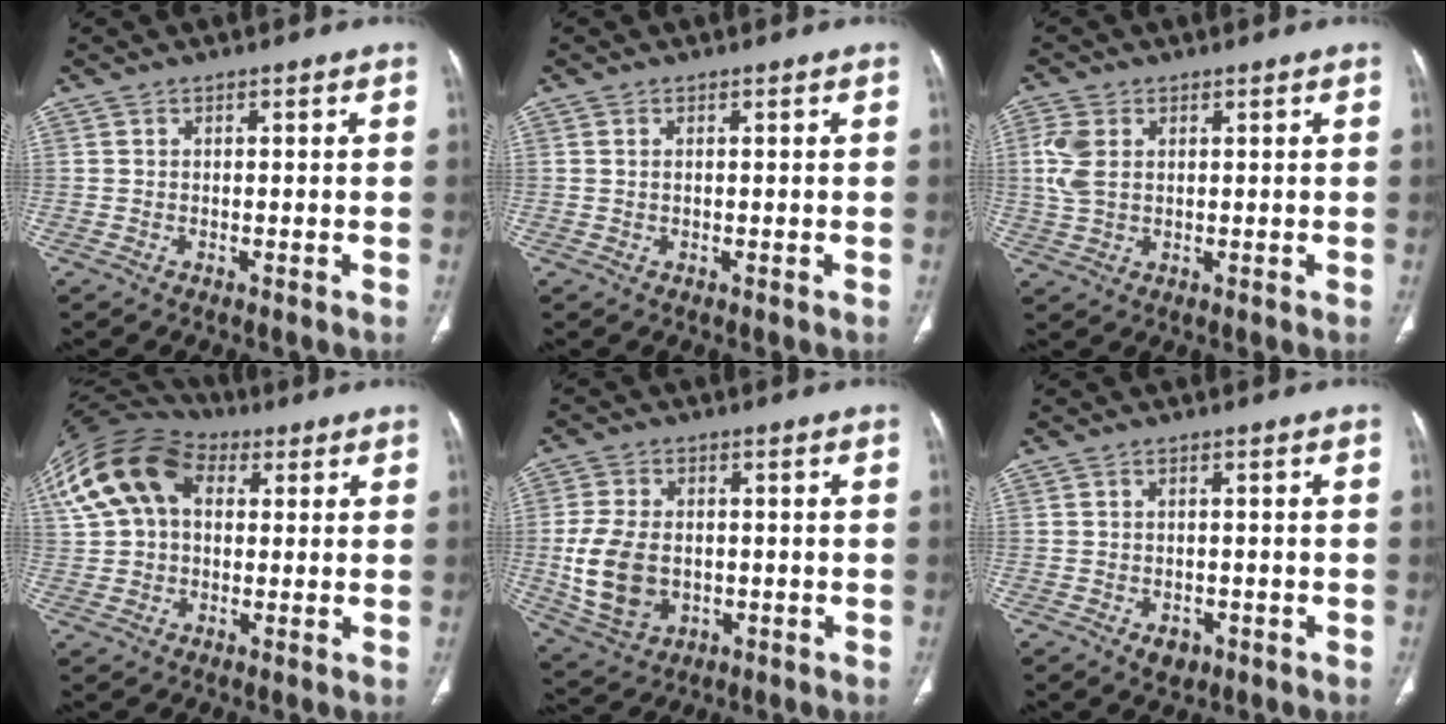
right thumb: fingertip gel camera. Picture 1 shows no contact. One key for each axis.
{"total": 0.5, "fx": 0.1, "fy": 0.3, "fz": 0.4, "tx": -0.013, "ty": 0.000, "tz": 0.003}
{"total": 5.7, "fx": 1.1, "fy": 3.8, "fz": 4.1, "tx": -0.104, "ty": 0.005, "tz": 0.025}
{"total": 17.7, "fx": 5.3, "fy": 12.1, "fz": 11.8, "tx": -0.243, "ty": 0.040, "tz": 0.089}
{"total": 12.0, "fx": -1.0, "fy": 8.4, "fz": 8.5, "tx": -0.159, "ty": 0.000, "tz": -0.005}
{"total": 3.0, "fx": -1.3, "fy": 2.1, "fz": 1.6, "tx": -0.011, "ty": 0.003, "tz": -0.010}